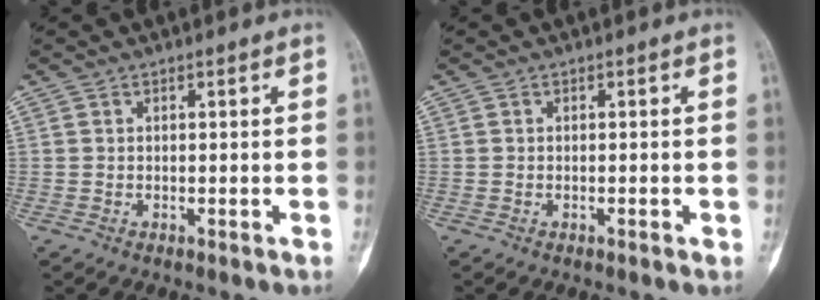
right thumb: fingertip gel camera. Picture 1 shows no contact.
{"total": 0.6, "force": [-0.3, 0.2, 0.5], "torque": [-0.010, -0.001, -0.002]}